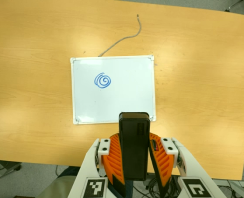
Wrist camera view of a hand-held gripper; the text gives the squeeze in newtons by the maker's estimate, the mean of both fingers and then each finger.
{"total": 10.8, "left": 8.6, "right": 12.9}